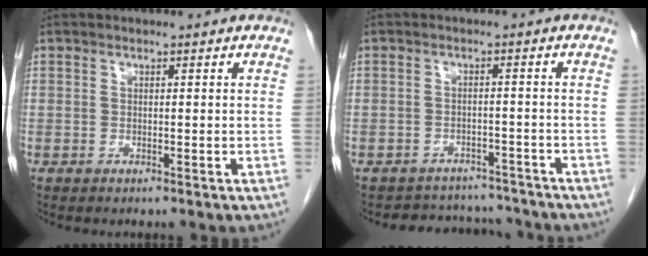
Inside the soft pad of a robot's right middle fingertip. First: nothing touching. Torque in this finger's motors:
{"motor_torque": [0.11, -0.07, -0.03, -0.06]}